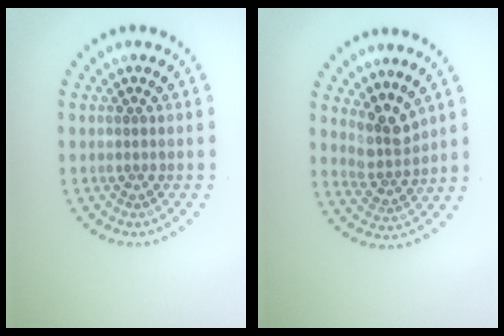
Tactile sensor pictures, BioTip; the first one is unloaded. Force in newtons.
{"total": 2.9, "press": 2.1, "slide": 2.0}